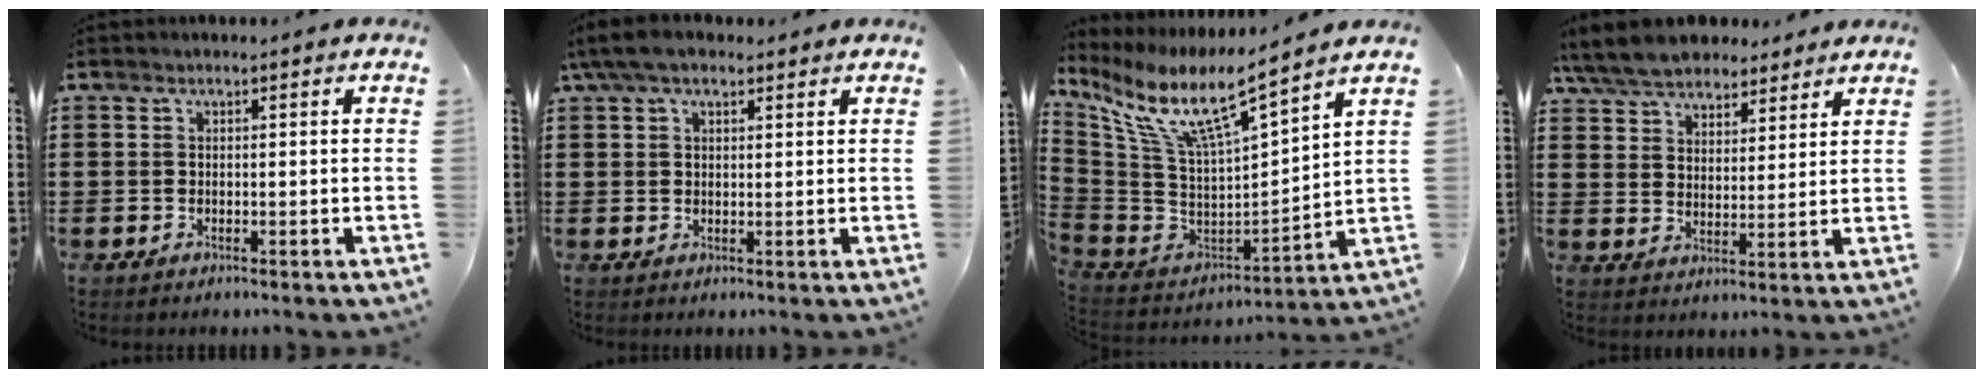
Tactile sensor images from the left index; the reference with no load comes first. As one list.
[{"total": 4.8, "force": [3.2, 1.8, 3.1], "torque": [-0.068, 0.007, 0.060]}, {"total": 10.5, "force": [7.4, 1.6, 7.3], "torque": [-0.170, -0.056, 0.123]}, {"total": 7.2, "force": [6.5, 2.3, 2.1], "torque": [-0.070, -0.014, 0.121]}]